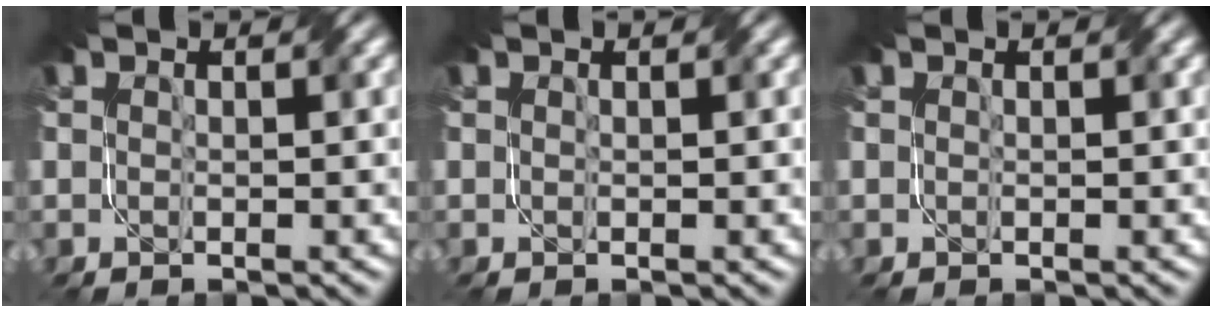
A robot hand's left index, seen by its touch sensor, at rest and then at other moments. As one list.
[{"total": 0.0}, {"total": 0.0}]